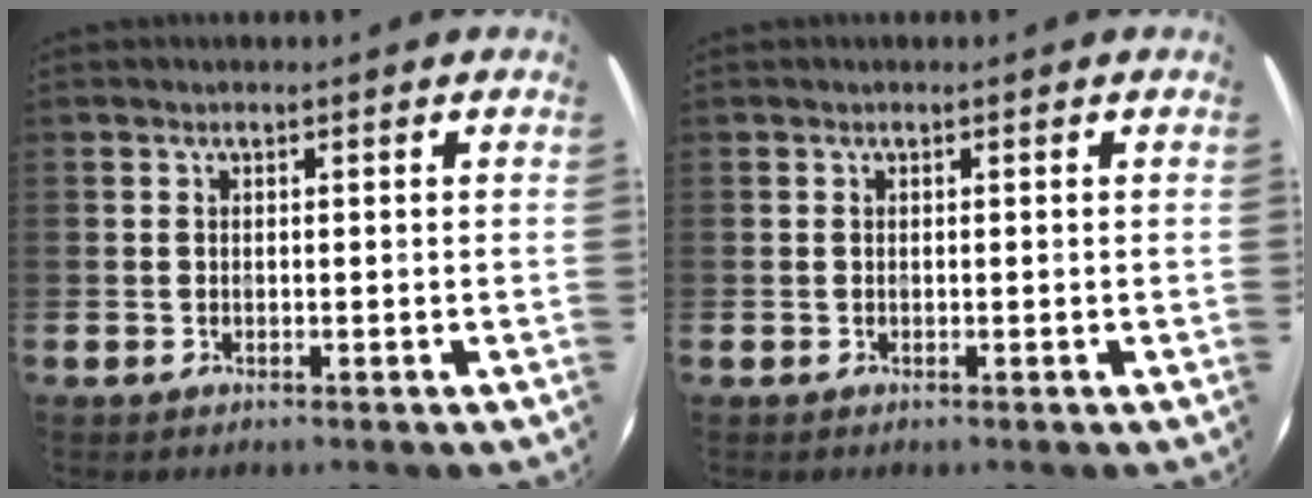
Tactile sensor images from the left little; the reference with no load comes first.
{"total": 0.0}